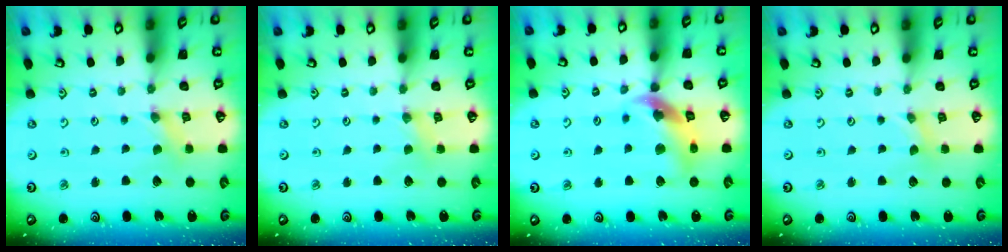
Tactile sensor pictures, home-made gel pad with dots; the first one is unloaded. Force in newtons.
{"total": 3.0, "press": 3.0, "slide": 0.3}
{"total": 13.1, "press": 13.0, "slide": 1.8}
{"total": 0.0}